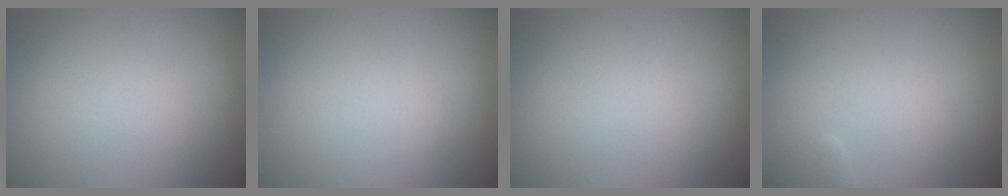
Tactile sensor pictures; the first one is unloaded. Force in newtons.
{"total": 0.0}
{"total": 0.0}
{"total": 0.8, "press": 0.8, "slide": 0.0}